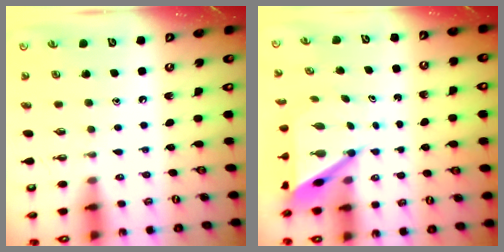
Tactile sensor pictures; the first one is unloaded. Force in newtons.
{"total": 6.7, "press": 6.7, "slide": 0.7}